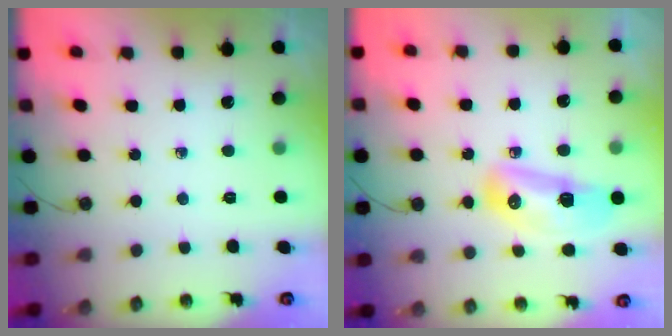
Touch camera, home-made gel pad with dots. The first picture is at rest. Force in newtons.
{"total": 18.3, "press": 14.2, "slide": 11.6}